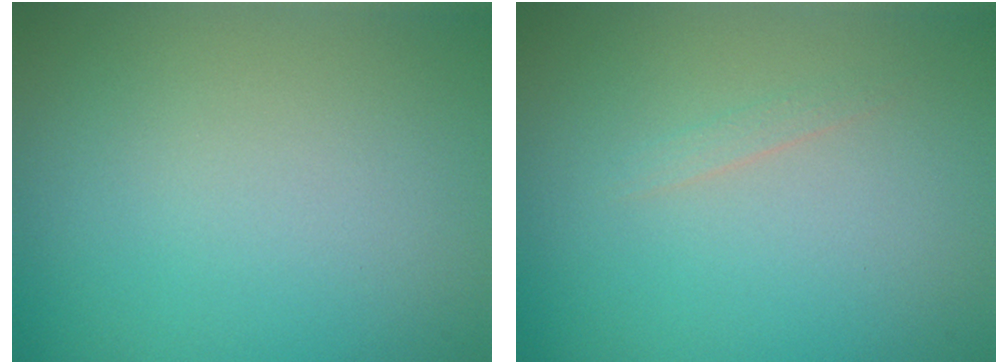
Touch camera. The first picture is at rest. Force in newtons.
{"total": 0.6, "press": 0.6, "slide": 0.0}